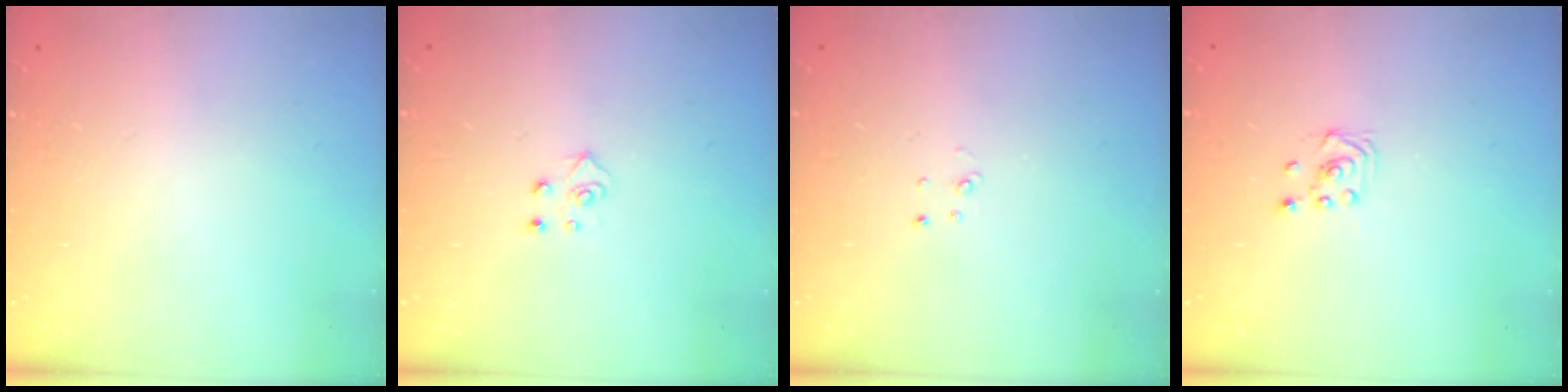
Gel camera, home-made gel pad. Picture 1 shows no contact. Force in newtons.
{"total": 3.9, "press": 3.9, "slide": 0.3}
{"total": 2.2, "press": 2.2, "slide": 0.2}
{"total": 2.0, "press": 1.8, "slide": 0.8}